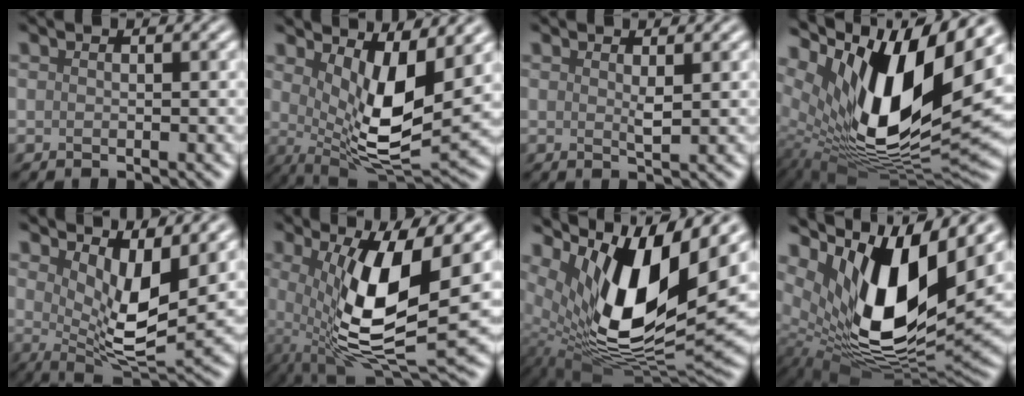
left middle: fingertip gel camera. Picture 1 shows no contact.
{"total": 8.4, "force": [2.4, 3.0, 7.5], "torque": [-0.133, -0.020, 0.044]}
{"total": 1.0, "force": [0.4, 0.1, 0.9], "torque": [-0.021, -0.004, 0.006]}
{"total": 16.2, "force": [5.7, 6.8, 13.5], "torque": [-0.244, -0.011, 0.102]}
{"total": 6.8, "force": [2.3, 2.5, 5.9], "torque": [-0.105, -0.020, 0.044]}
{"total": 10.8, "force": [0.9, 3.4, 10.3], "torque": [-0.182, -0.016, 0.017]}
{"total": 14.3, "force": [5.4, 5.8, 11.9], "torque": [-0.220, -0.011, 0.098]}
{"total": 14.1, "force": [5.0, 6.2, 11.6], "torque": [-0.214, -0.011, 0.094]}